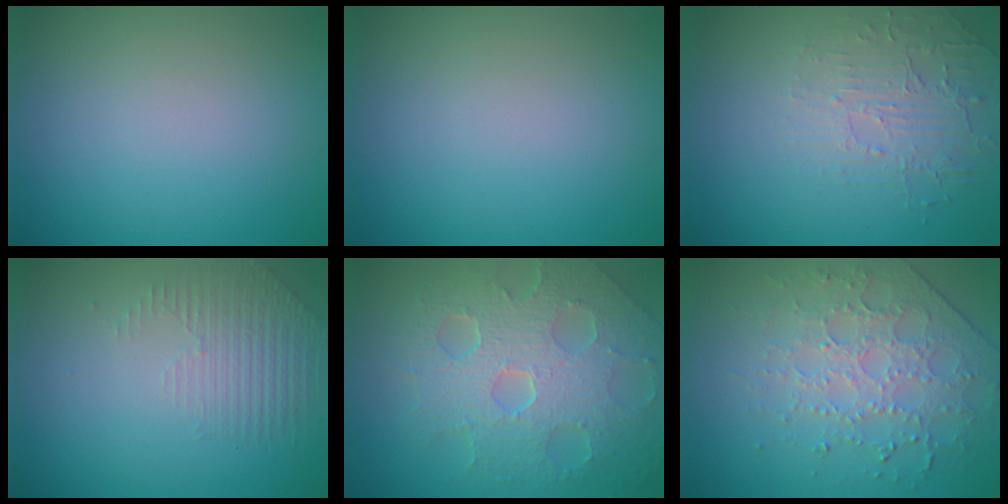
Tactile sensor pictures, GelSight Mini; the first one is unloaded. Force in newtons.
{"total": 0.0}
{"total": 2.1, "press": 1.3, "slide": 1.7}
{"total": 1.5, "press": 0.9, "slide": 1.2}
{"total": 8.4, "press": 5.7, "slide": 6.1}
{"total": 3.8, "press": 3.6, "slide": 1.4}